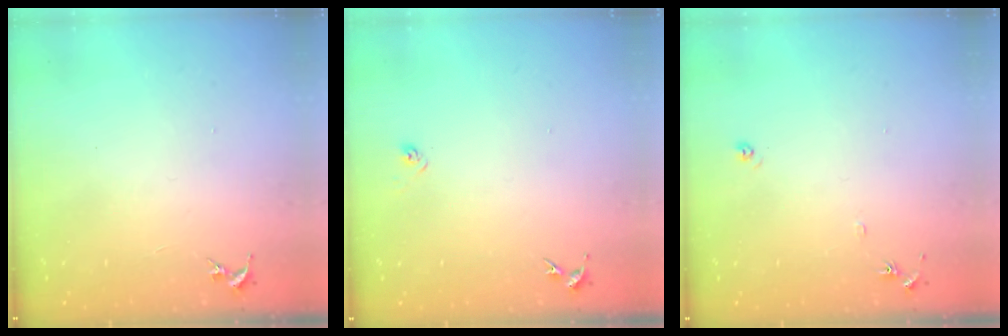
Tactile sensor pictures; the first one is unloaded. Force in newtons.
{"total": 3.3, "press": 3.2, "slide": 0.8}
{"total": 5.8, "press": 5.8, "slide": 0.6}